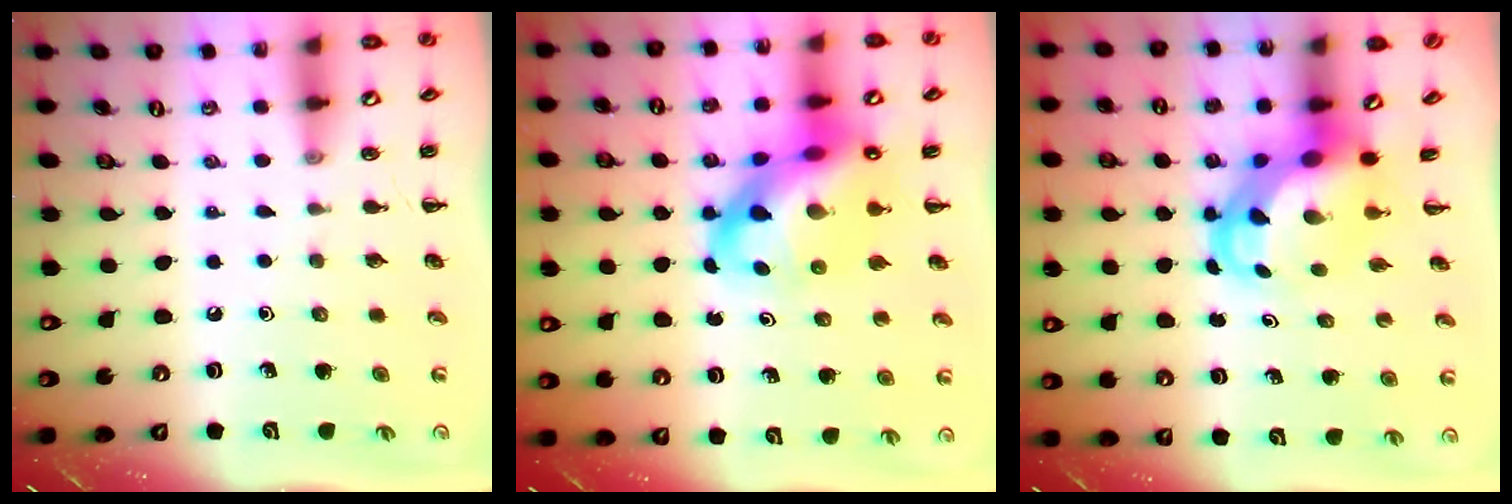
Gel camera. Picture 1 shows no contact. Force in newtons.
{"total": 16.7, "press": 16.1, "slide": 4.6}
{"total": 5.7, "press": 5.5, "slide": 1.5}